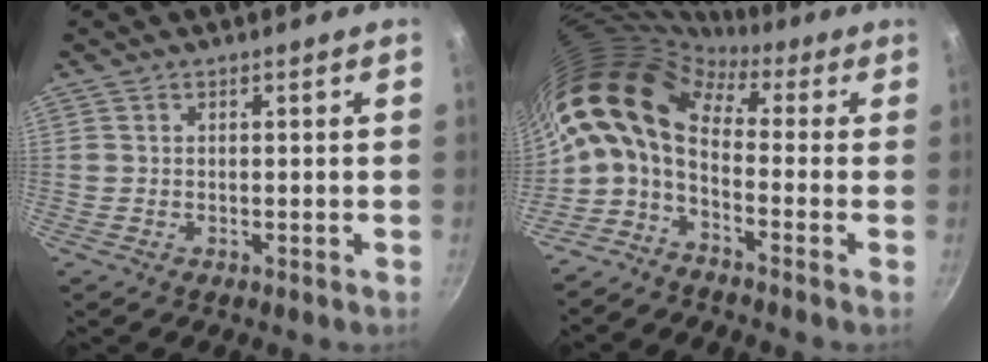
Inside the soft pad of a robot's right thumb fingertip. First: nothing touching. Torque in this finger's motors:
{"motor_torque": [1.79, 2.05, 1.35, -1.35, 0.36]}